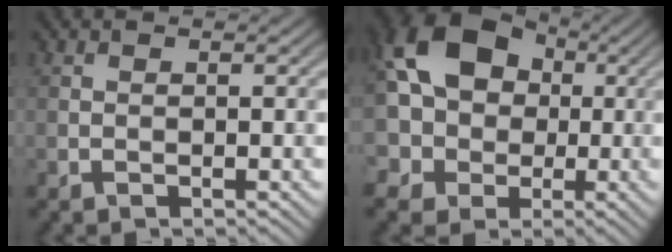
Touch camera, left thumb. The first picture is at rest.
{"total": 13.7, "force": [2.3, 10.9, 7.9], "torque": [-0.170, 0.022, 0.011]}